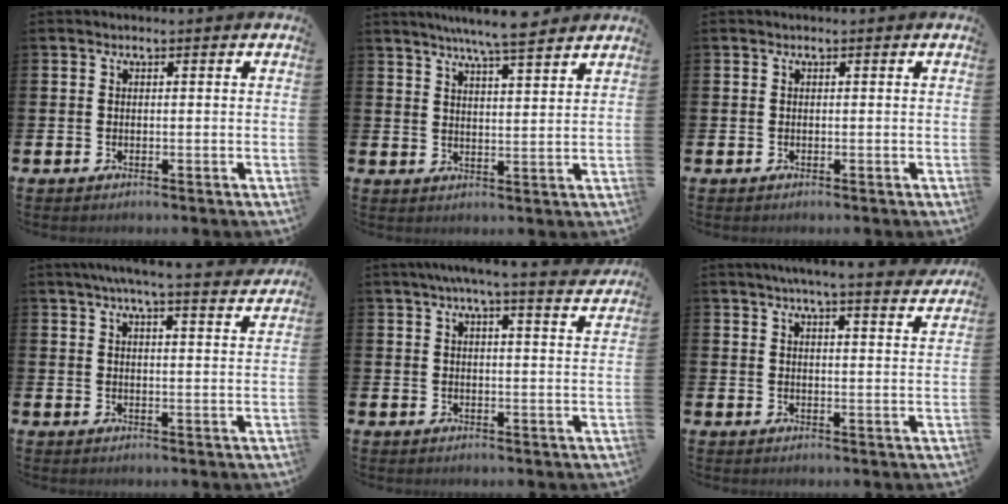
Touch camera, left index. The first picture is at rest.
{"total": 6.6, "force": [6.2, -0.3, 2.1], "torque": [-0.048, -0.029, 0.110]}
{"total": 0.0}
{"total": 5.4, "force": [5.0, -0.4, 2.1], "torque": [-0.047, -0.022, 0.086]}
{"total": 5.0, "force": [4.4, -0.6, 2.2], "torque": [-0.047, -0.016, 0.075]}
{"total": 5.3, "force": [4.9, -0.6, 1.7], "torque": [-0.040, -0.025, 0.086]}